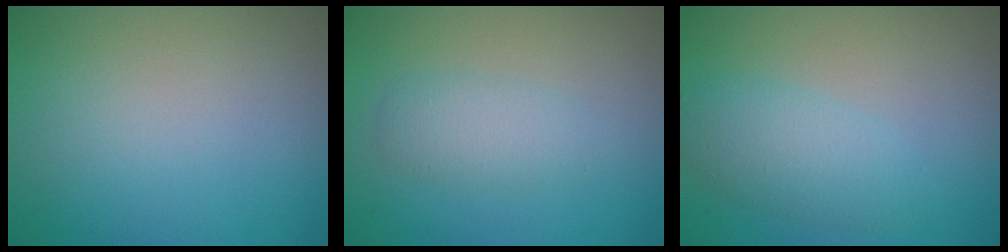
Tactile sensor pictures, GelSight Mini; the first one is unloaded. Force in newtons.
{"total": 2.3, "press": 2.3, "slide": 0.1}
{"total": 3.3, "press": 3.3, "slide": 0.1}